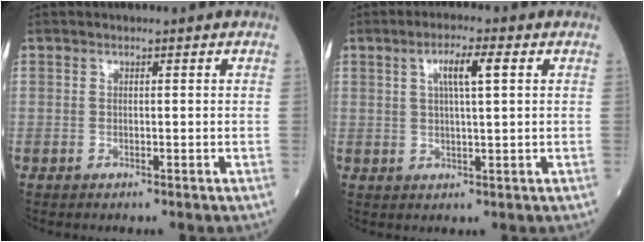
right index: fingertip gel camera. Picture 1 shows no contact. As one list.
[{"total": 4.9, "force": [1.6, 0.4, 4.7], "torque": [-0.086, 0.007, 0.029]}]